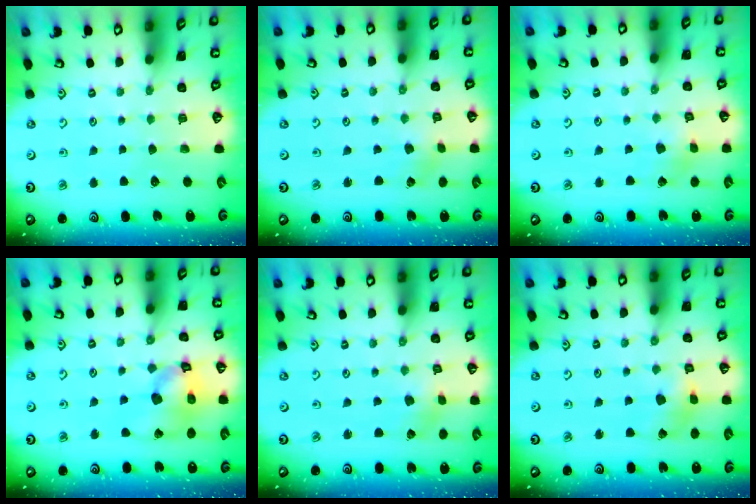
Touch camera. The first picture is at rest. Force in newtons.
{"total": 0.0}
{"total": 2.6, "press": 2.6, "slide": 0.2}
{"total": 14.2, "press": 14.0, "slide": 2.1}
{"total": 1.1, "press": 1.1, "slide": 0.1}
{"total": 4.6, "press": 4.6, "slide": 0.5}